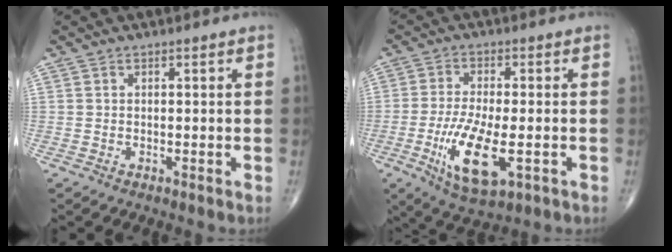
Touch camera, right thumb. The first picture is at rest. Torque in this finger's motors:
{"motor_torque": [0.78, 0.92, 0.64, 0.26, 0.09]}